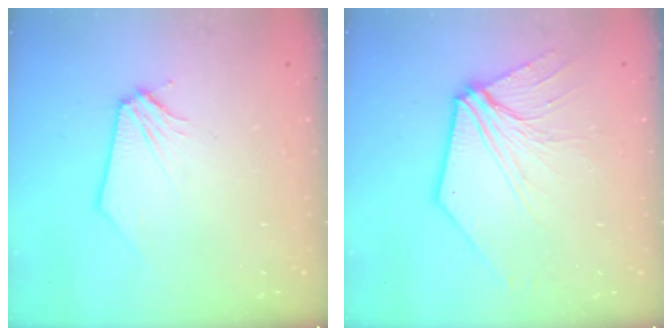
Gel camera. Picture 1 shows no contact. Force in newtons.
{"total": 10.2, "press": 10.1, "slide": 1.3}